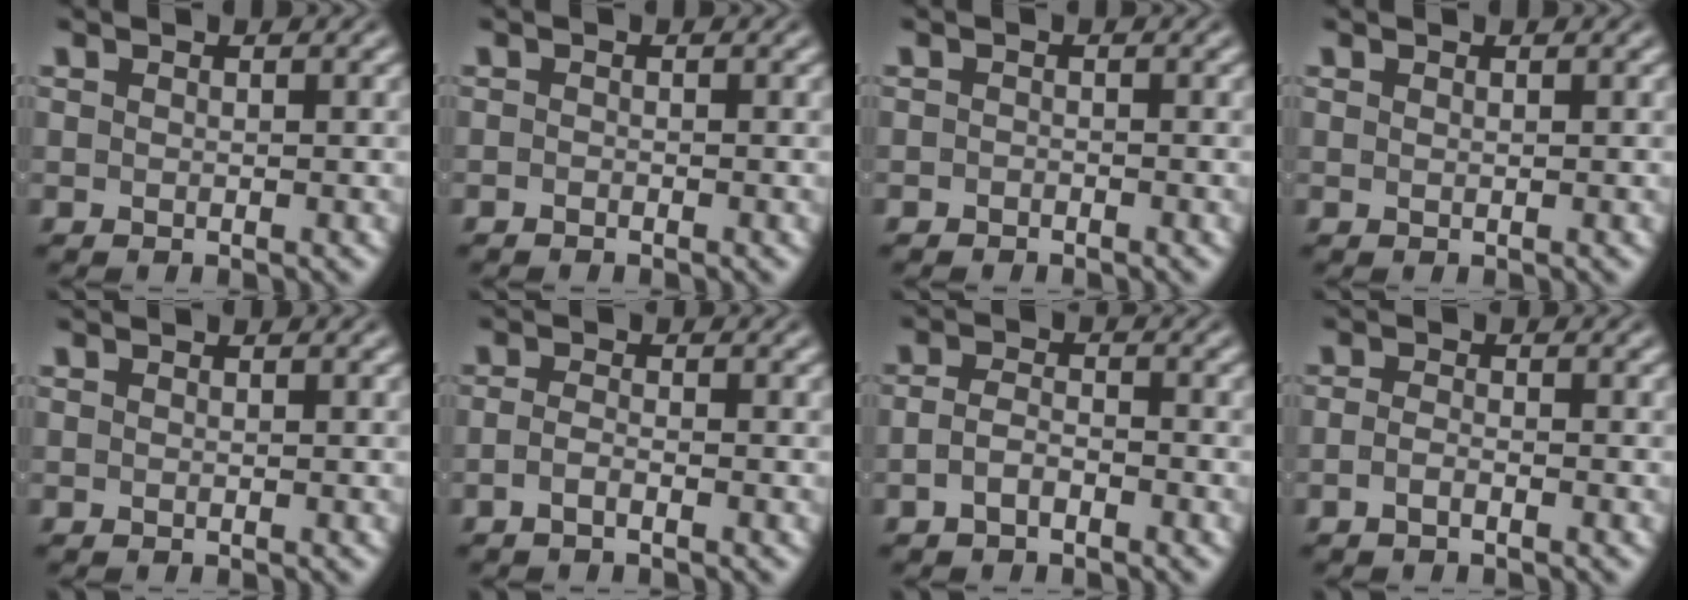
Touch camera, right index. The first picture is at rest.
{"total": 0.9, "force": [-0.7, -0.6, -0.2], "torque": [0.008, -0.006, -0.009]}
{"total": 1.0, "force": [-0.9, -0.4, -0.4], "torque": [0.011, -0.009, -0.010]}
{"total": 0.5, "force": [0.2, -0.5, 0.0], "torque": [0.004, -0.002, 0.007]}
{"total": 0.0}
{"total": 1.5, "force": [-1.2, -0.4, 0.8], "torque": [-0.017, -0.007, -0.019]}
{"total": 2.0, "force": [-1.5, 0.6, 1.0], "torque": [-0.016, -0.008, -0.023]}
{"total": 1.3, "force": [-1.1, -0.4, 0.6], "torque": [-0.010, -0.006, -0.018]}